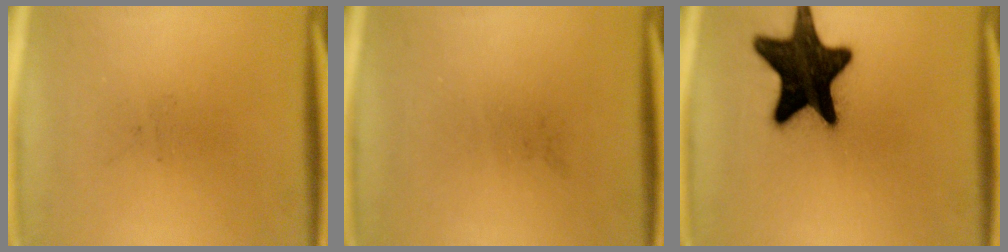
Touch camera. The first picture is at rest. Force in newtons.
{"total": 0.0}
{"total": 18.9}